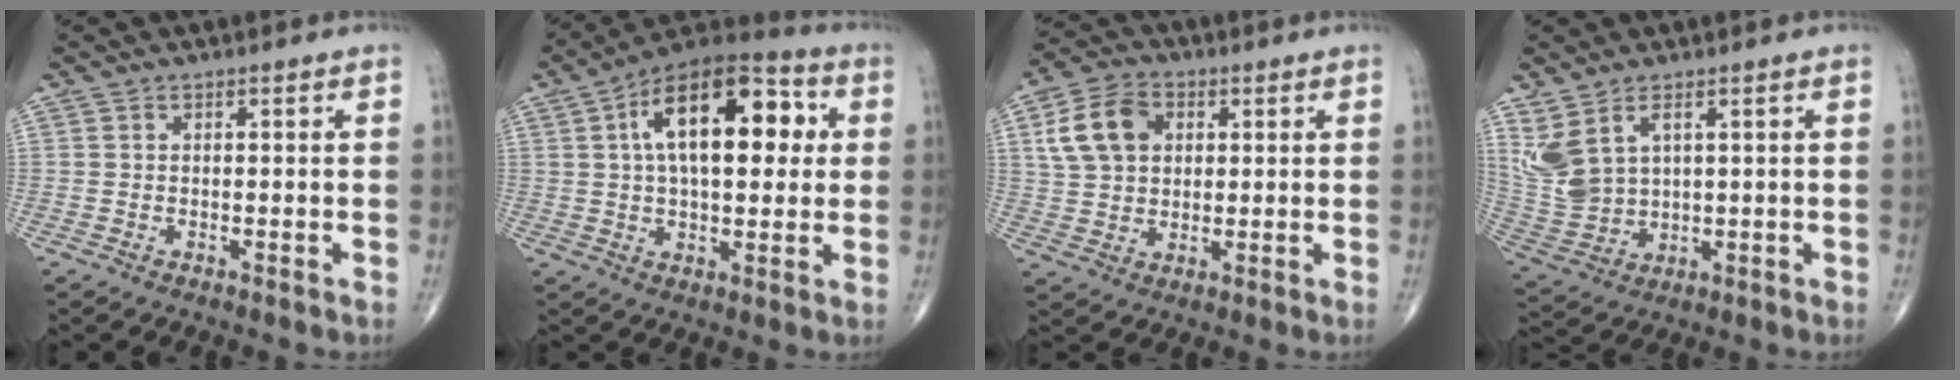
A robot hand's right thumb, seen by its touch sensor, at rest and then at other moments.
{"total": 20.0, "force": [4.5, 9.9, 16.8], "torque": [-0.236, 0.021, 0.060]}
{"total": 10.6, "force": [3.0, 7.6, 6.7], "torque": [-0.111, 0.008, 0.053]}
{"total": 8.2, "force": [3.8, 4.5, 5.7], "torque": [-0.127, -0.011, 0.095]}